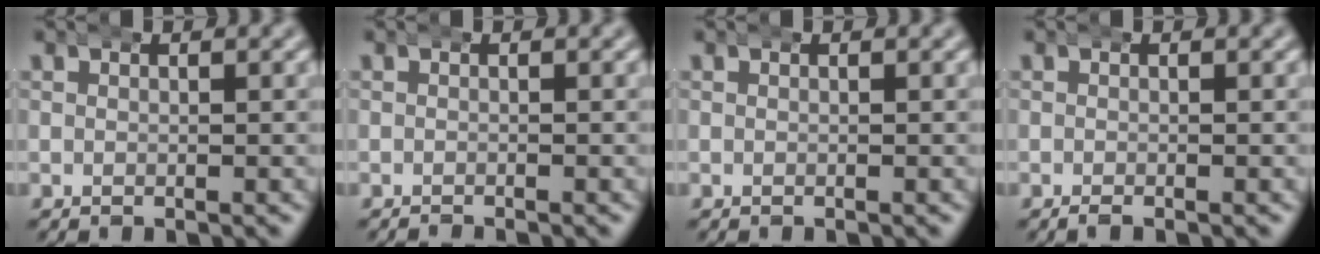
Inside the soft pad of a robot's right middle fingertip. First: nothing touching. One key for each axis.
{"total": 0.8, "fx": -0.8, "fy": -0.1, "fz": -0.1, "tx": -0.002, "ty": -0.005, "tz": -0.011}
{"total": 0.0}
{"total": 0.7, "fx": -0.6, "fy": 0.0, "fz": 0.3, "tx": -0.011, "ty": -0.003, "tz": -0.008}